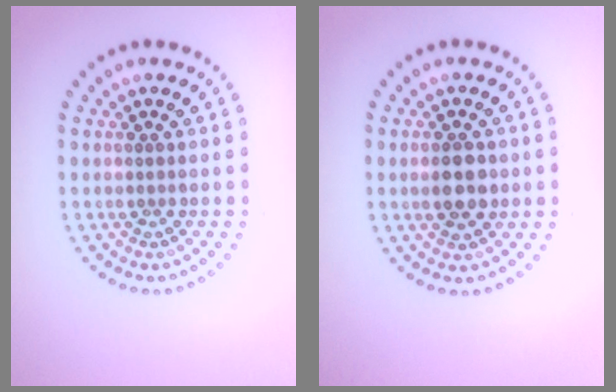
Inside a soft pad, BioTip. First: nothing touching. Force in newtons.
{"total": 3.3, "press": 3.3, "slide": 0.1}